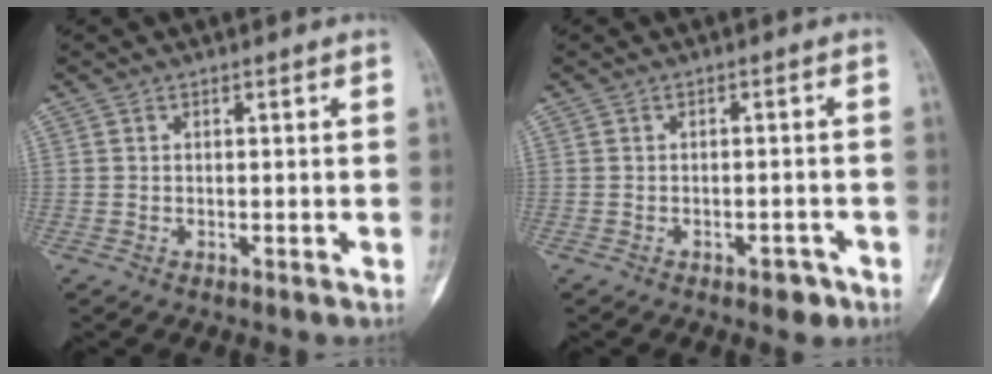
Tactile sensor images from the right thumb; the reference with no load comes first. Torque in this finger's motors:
{"motor_torque": [1.19, 0.37, 0.40, -0.83, 0.18]}